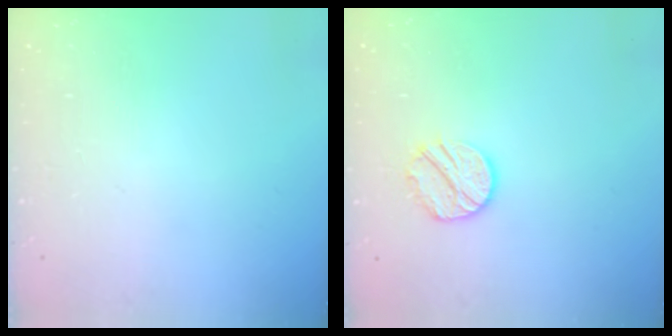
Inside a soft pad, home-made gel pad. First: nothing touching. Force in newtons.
{"total": 8.8, "press": 8.8, "slide": 0.4}